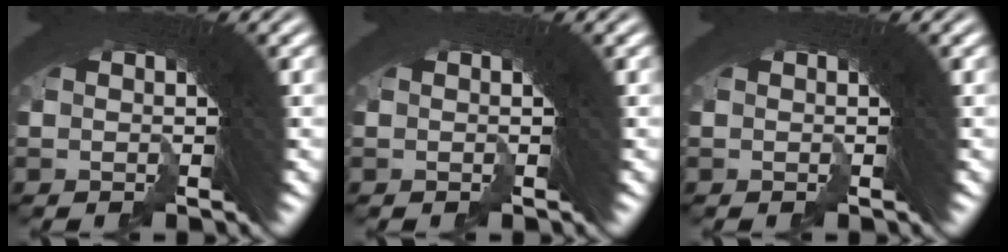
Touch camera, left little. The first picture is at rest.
{"total": 0.0}
{"total": 0.0}